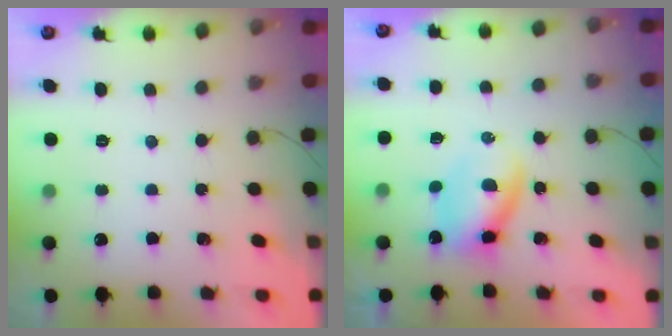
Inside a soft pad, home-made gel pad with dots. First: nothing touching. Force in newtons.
{"total": 4.7, "press": 4.7, "slide": 0.5}